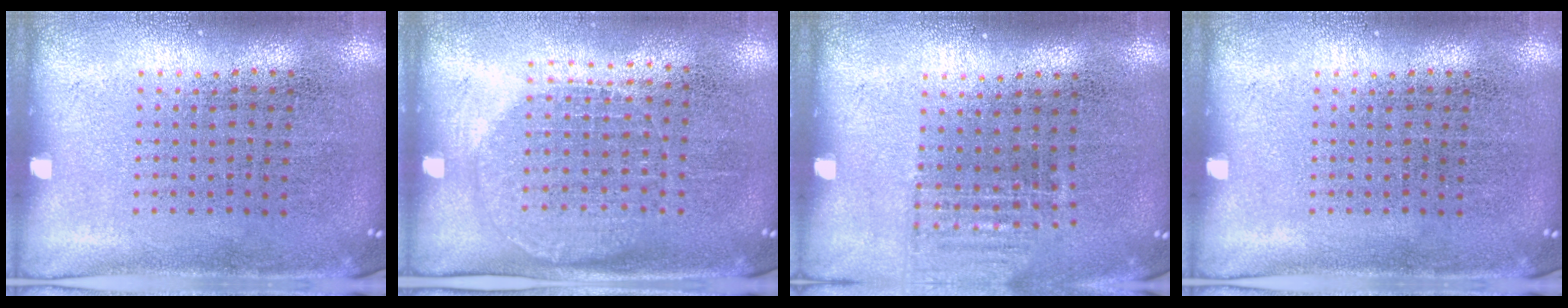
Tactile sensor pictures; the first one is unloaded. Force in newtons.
{"total": 1.1, "press": 1.0, "slide": 0.5}
{"total": 0.9, "press": 0.9, "slide": 0.3}
{"total": 0.0}